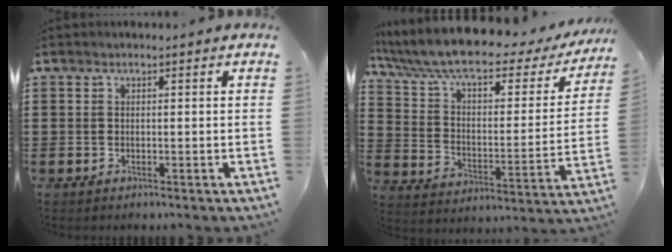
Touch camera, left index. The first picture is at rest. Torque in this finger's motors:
{"motor_torque": [1.83, -0.31, 1.05, 0.21]}